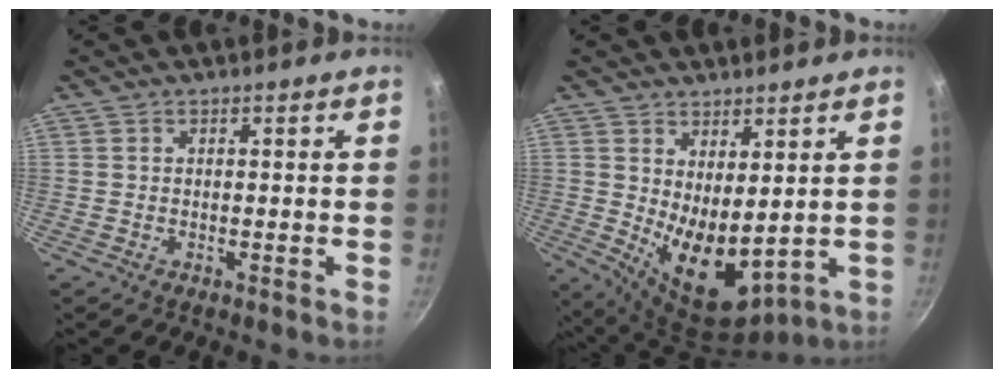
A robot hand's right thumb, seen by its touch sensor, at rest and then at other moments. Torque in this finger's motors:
{"motor_torque": [-0.30, 1.22, 1.40, 0.05, 0.33]}